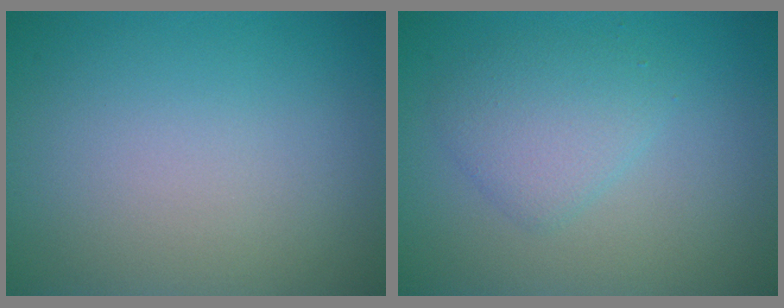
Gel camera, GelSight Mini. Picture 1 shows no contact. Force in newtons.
{"total": 2.8, "press": 2.8, "slide": 0.1}